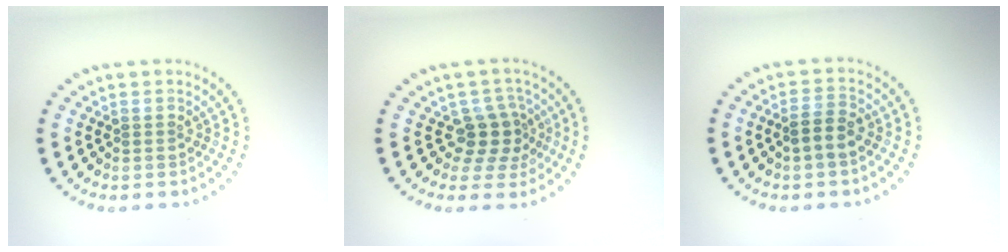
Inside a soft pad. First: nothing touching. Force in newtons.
{"total": 3.0, "press": 2.3, "slide": 2.0}
{"total": 2.0, "press": 1.9, "slide": 0.6}